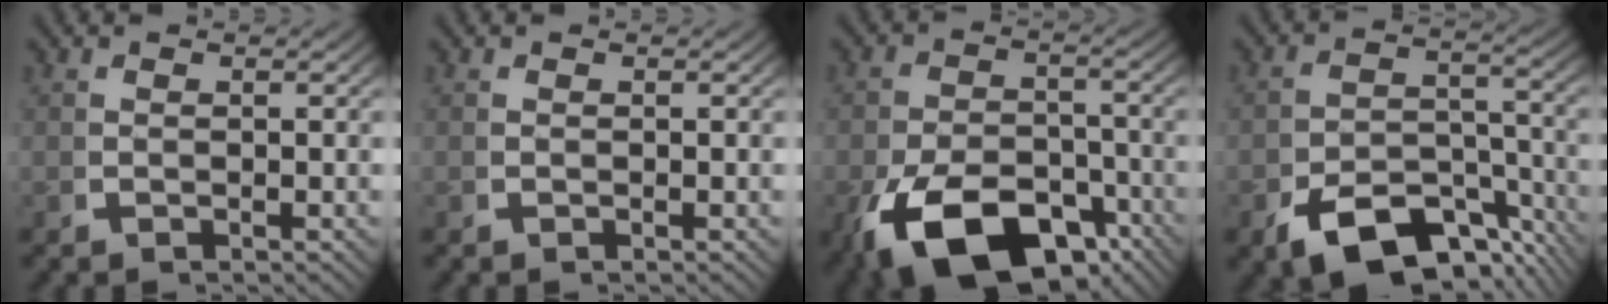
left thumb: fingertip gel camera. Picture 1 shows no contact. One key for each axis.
{"total": 0.0}
{"total": 10.6, "fx": -5.9, "fy": 6.0, "fz": 6.5, "tx": -0.116, "ty": -0.048, "tz": -0.077}
{"total": 9.6, "fx": -6.2, "fy": 5.2, "fz": 5.2, "tx": -0.092, "ty": -0.040, "tz": -0.080}